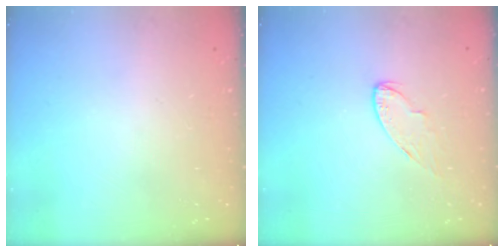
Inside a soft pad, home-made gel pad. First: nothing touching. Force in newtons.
{"total": 4.9, "press": 4.9, "slide": 0.6}